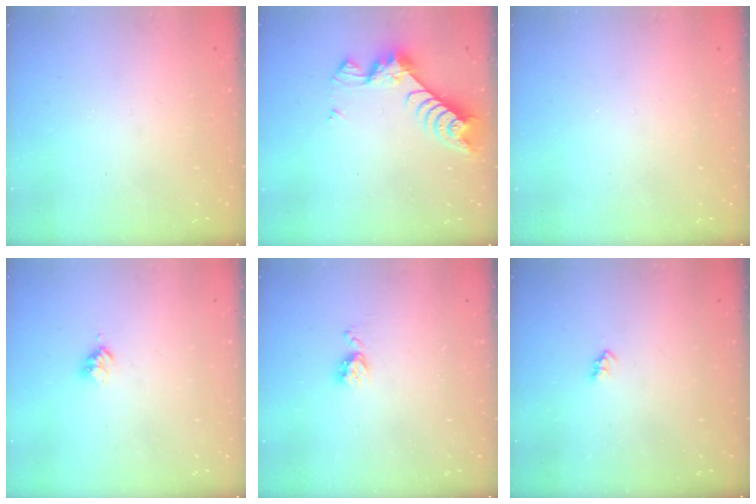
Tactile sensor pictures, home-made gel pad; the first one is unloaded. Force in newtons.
{"total": 7.1, "press": 7.1, "slide": 0.7}
{"total": 0.0}
{"total": 3.0, "press": 2.9, "slide": 0.4}
{"total": 5.5, "press": 5.5, "slide": 0.7}
{"total": 2.4, "press": 2.4, "slide": 0.4}